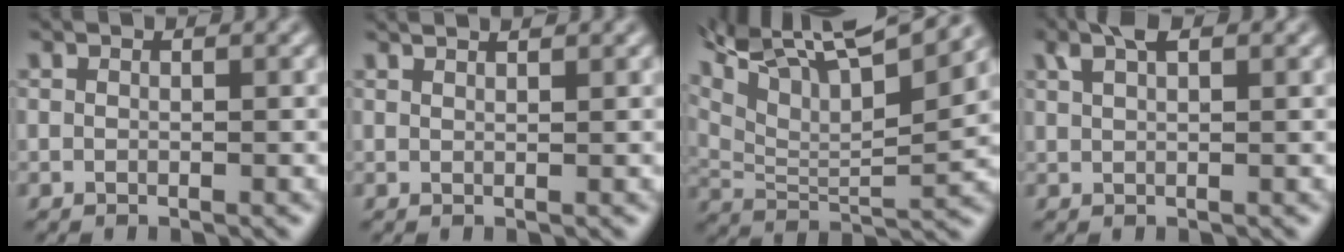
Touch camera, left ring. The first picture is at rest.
{"total": 2.1, "force": [1.8, 0.6, 1.0], "torque": [-0.005, 0.020, 0.003]}
{"total": 12.4, "force": [8.3, 3.4, 8.6], "torque": [-0.162, 0.025, 0.138]}
{"total": 2.6, "force": [1.3, 1.0, 2.0], "torque": [-0.035, 0.013, 0.023]}